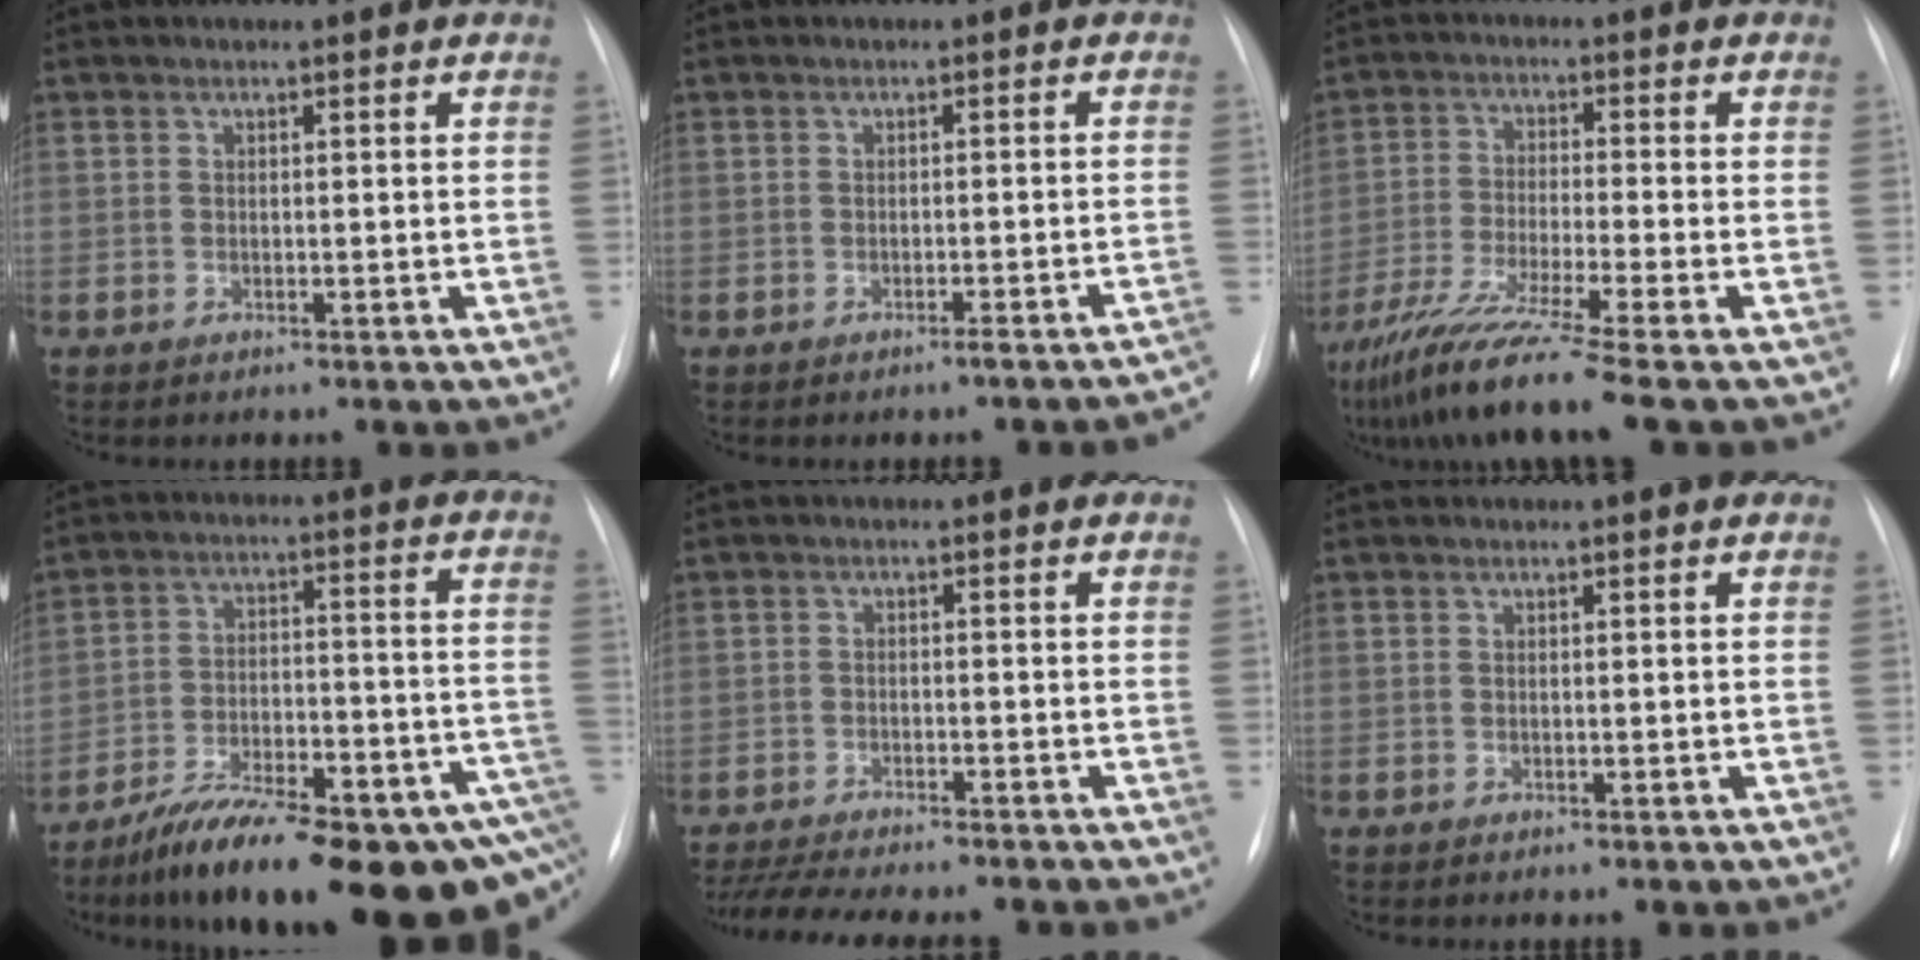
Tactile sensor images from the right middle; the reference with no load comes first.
{"total": 5.2, "force": [-4.6, -0.3, 2.6], "torque": [-0.014, 0.007, -0.054]}
{"total": 12.0, "force": [-9.1, -2.0, 7.5], "torque": [-0.137, -0.050, -0.158]}
{"total": 24.5, "force": [-17.3, 5.9, 16.3], "torque": [-0.176, 0.019, -0.254]}
{"total": 12.2, "force": [-10.7, 1.5, 5.6], "torque": [-0.082, -0.008, -0.152]}
{"total": 0.0}